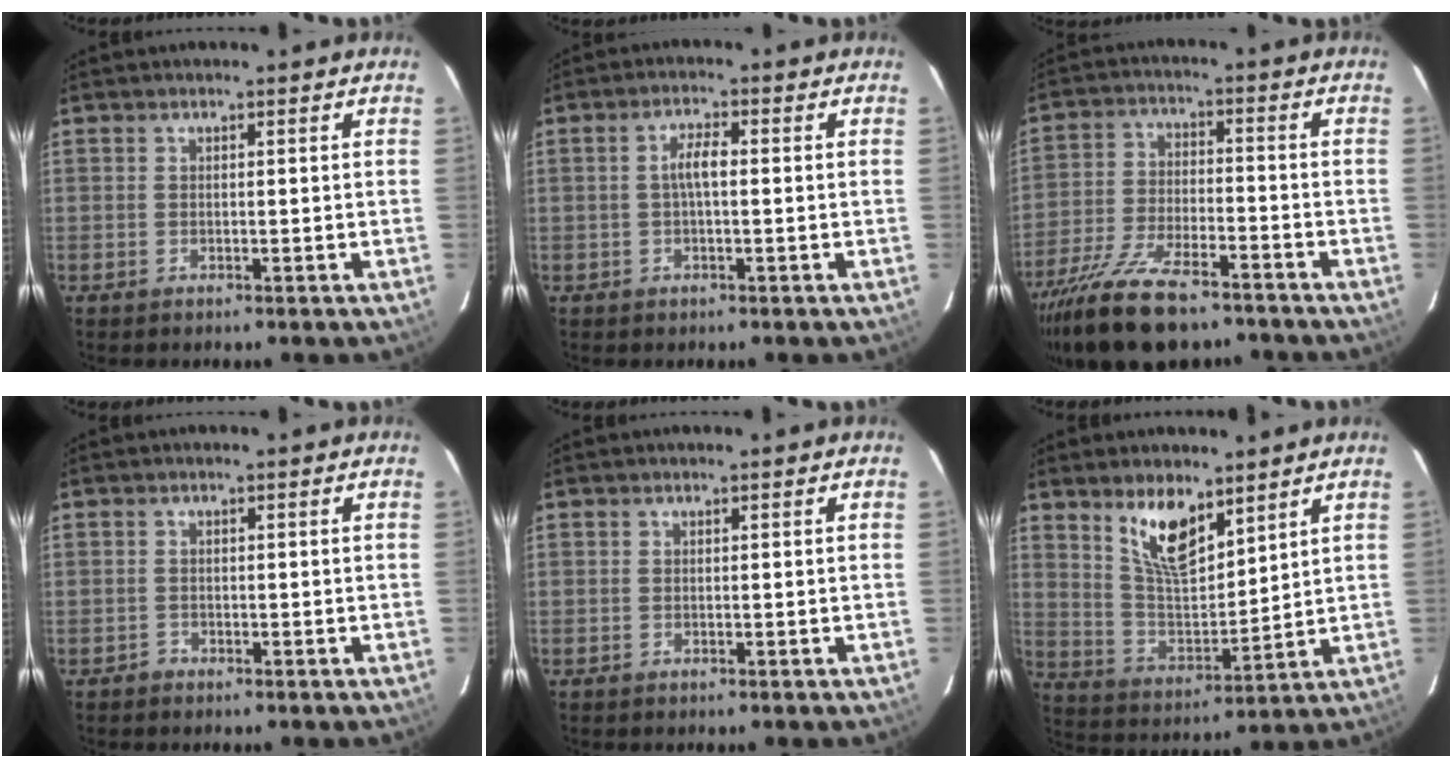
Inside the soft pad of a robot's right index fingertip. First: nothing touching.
{"total": 3.3, "force": [0.0, 0.9, 3.2], "torque": [-0.062, 0.007, 0.000]}
{"total": 17.7, "force": [-13.7, 5.8, 9.5], "torque": [-0.199, -0.034, -0.236]}
{"total": 1.0, "force": [-0.7, 0.7, -0.2], "torque": [0.003, 0.006, -0.013]}
{"total": 0.0}
{"total": 10.9, "force": [7.0, 4.2, 7.2], "torque": [-0.130, -0.001, 0.143]}